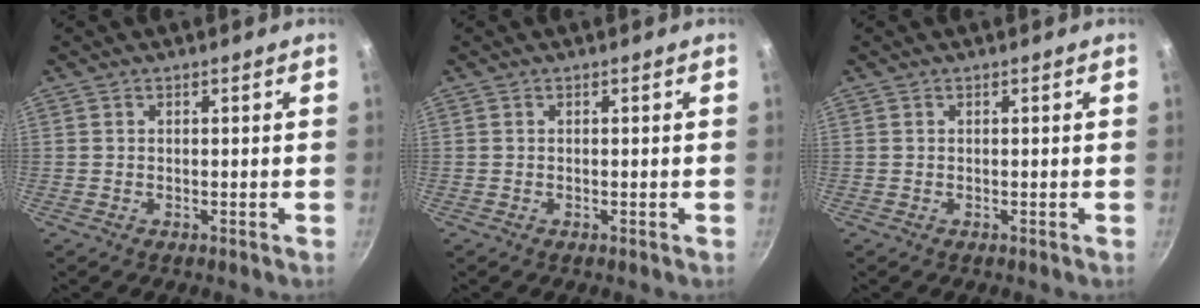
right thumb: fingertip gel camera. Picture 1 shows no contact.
{"total": 0.0}
{"total": 0.0}